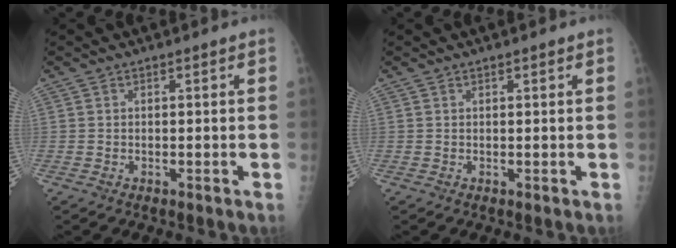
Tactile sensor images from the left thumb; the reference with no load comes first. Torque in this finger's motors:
{"motor_torque": [-0.42, 0.18, -0.33, -0.09, 0.04]}